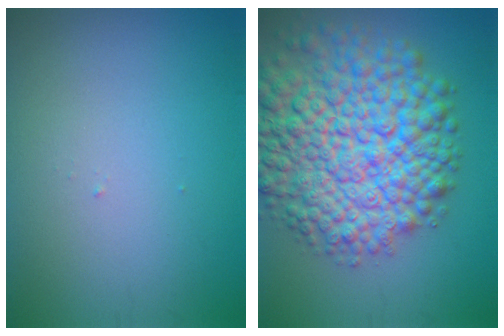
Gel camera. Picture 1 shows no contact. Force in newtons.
{"total": 12.8, "press": 12.8, "slide": 0.4}